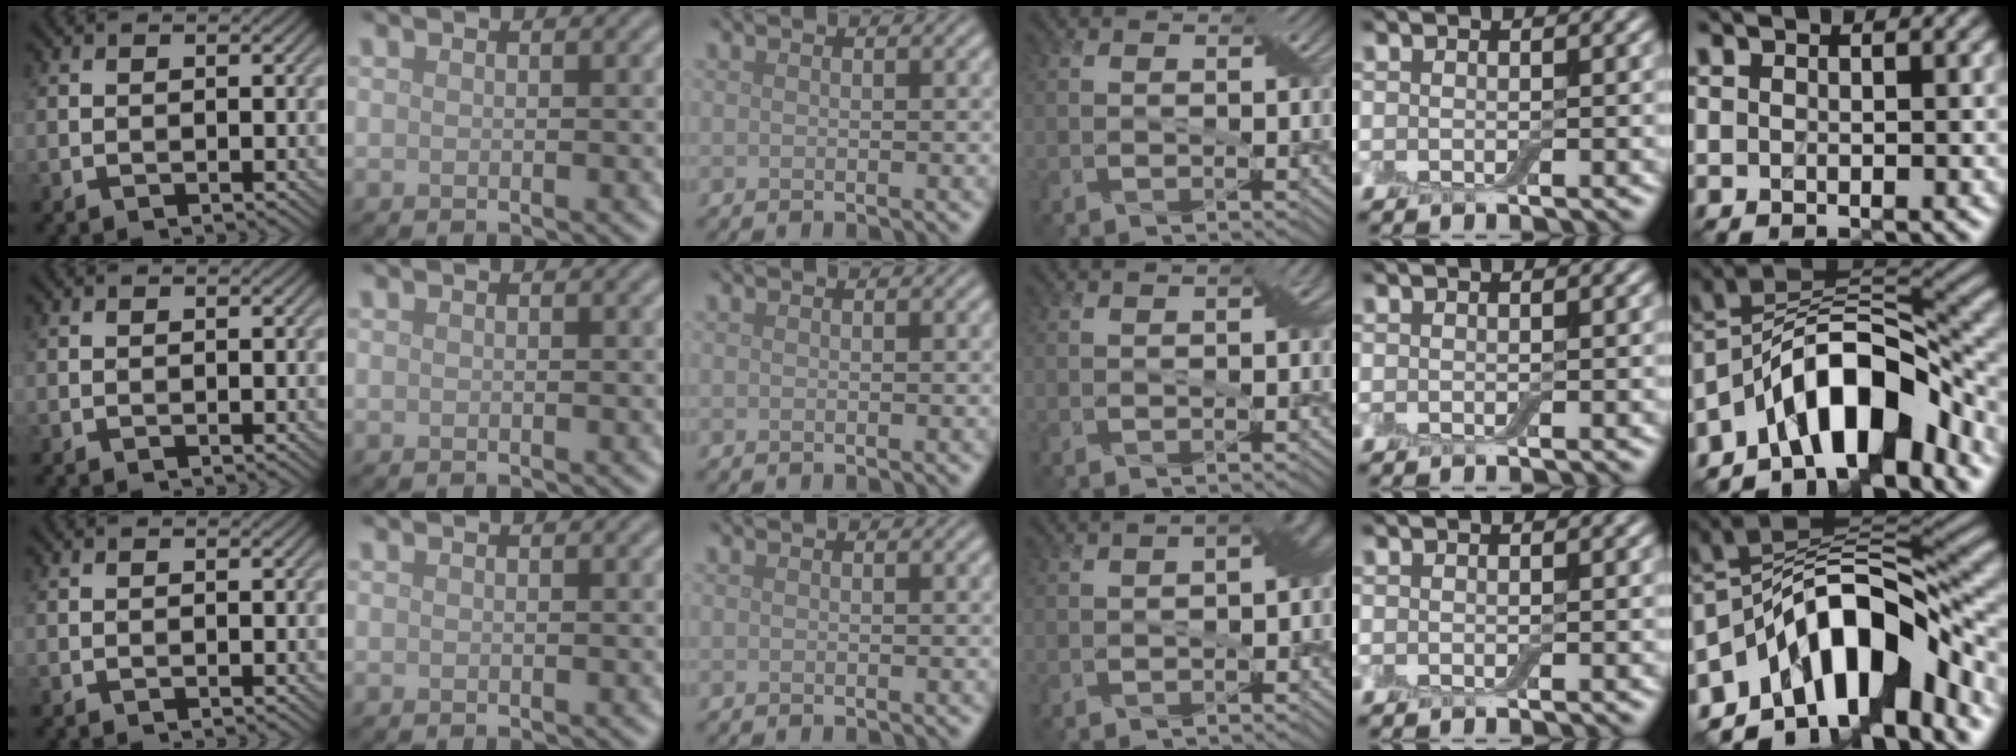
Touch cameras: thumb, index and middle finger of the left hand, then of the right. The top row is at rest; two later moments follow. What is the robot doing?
{"motion": "pour", "object": "bottle"}